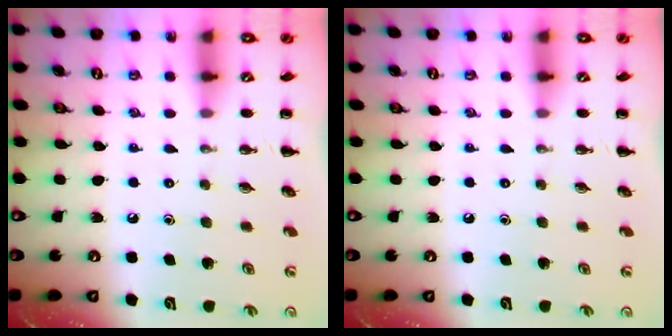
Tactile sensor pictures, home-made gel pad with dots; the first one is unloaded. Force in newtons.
{"total": 0.0}